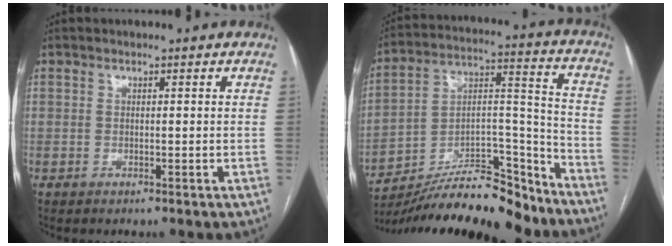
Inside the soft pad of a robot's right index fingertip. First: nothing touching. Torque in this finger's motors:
{"motor_torque": [0.28, -0.44, 0.62, 0.11]}